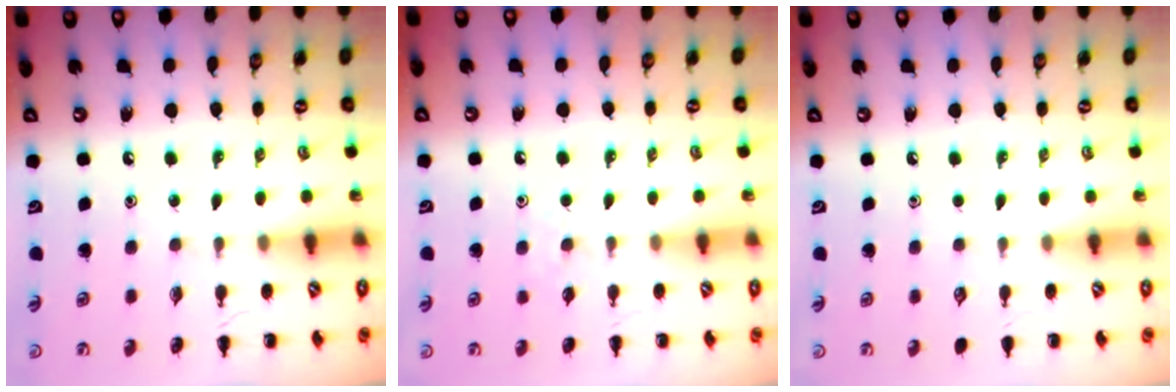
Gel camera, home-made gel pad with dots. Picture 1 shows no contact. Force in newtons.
{"total": 3.6, "press": 3.3, "slide": 1.3}
{"total": 0.0}